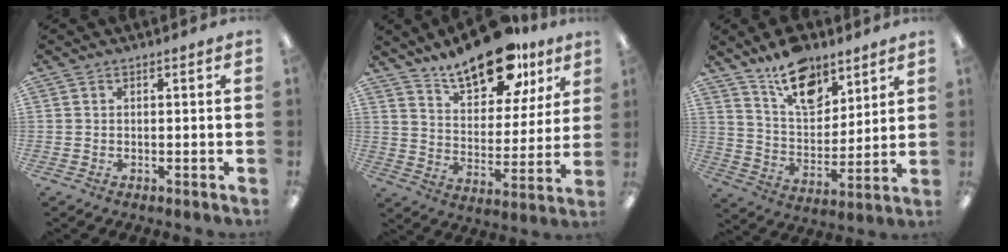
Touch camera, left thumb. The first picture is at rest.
{"total": 18.5, "force": [13.9, 7.8, 9.5], "torque": [-0.150, -0.081, 0.238]}
{"total": 14.9, "force": [10.5, 7.7, 7.2], "torque": [-0.107, -0.061, 0.189]}